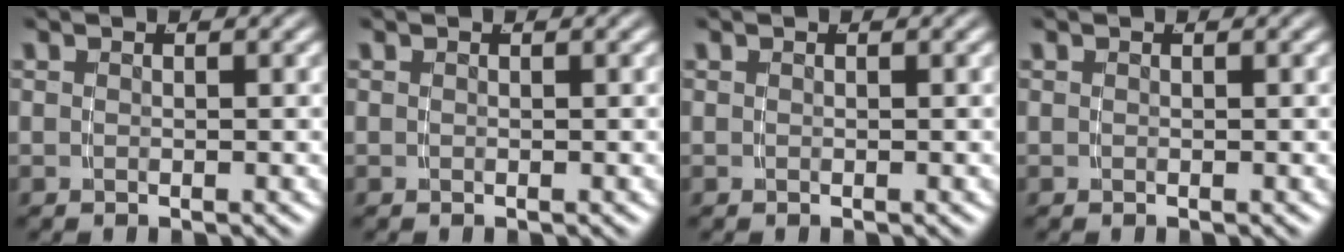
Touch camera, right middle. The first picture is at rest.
{"total": 0.0}
{"total": 0.0}
{"total": 0.0}